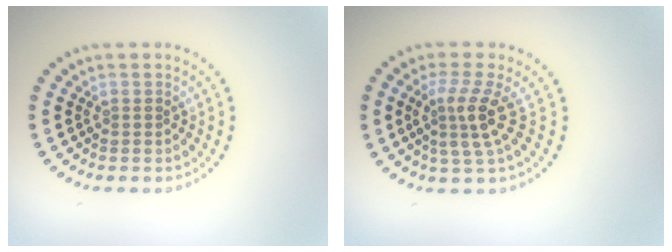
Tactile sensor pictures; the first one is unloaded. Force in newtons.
{"total": 3.4, "press": 2.5, "slide": 2.2}